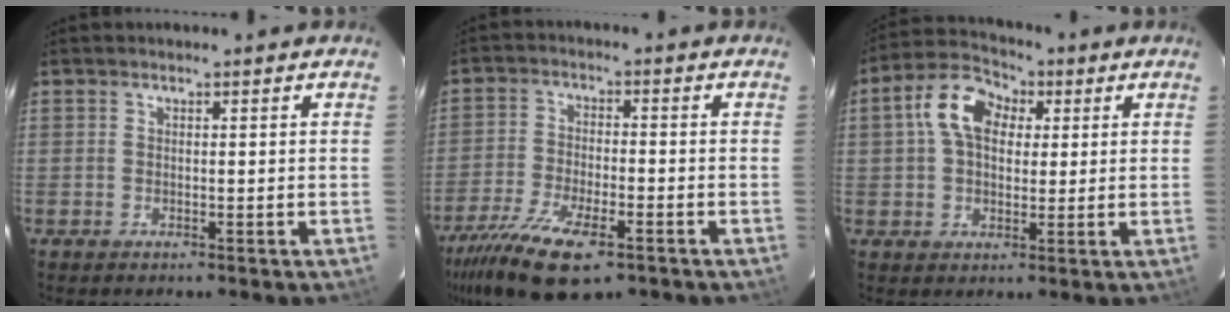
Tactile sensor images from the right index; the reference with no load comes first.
{"total": 14.6, "force": [-9.3, 5.1, 10.0], "torque": [-0.221, -0.043, -0.170]}
{"total": 10.4, "force": [2.6, 7.1, 7.1], "torque": [-0.142, 0.039, 0.039]}